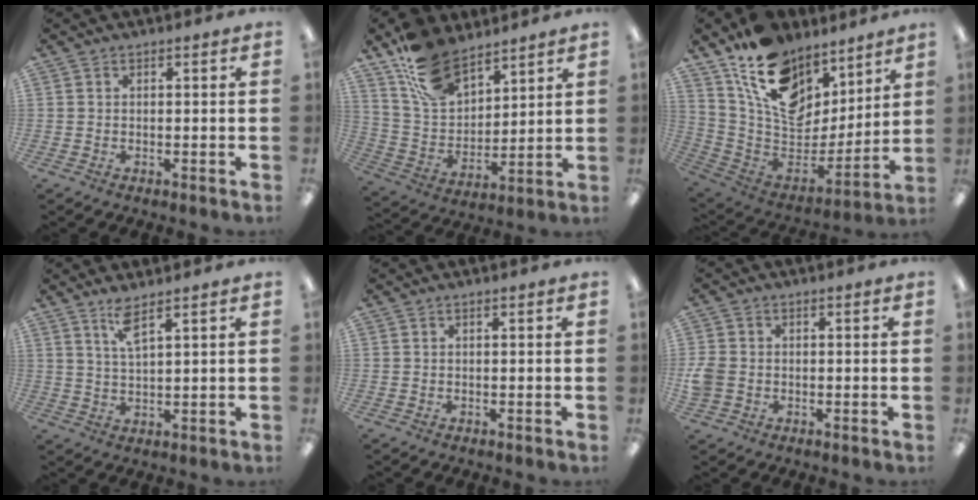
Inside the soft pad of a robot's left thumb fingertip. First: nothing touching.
{"total": 15.6, "force": [11.1, 8.4, 7.0], "torque": [-0.142, -0.049, 0.215]}
{"total": 16.5, "force": [10.7, 10.1, 7.6], "torque": [-0.144, -0.080, 0.198]}
{"total": 5.2, "force": [3.8, 0.7, 3.4], "torque": [-0.077, -0.008, 0.066]}
{"total": 0.0}
{"total": 4.5, "force": [-0.7, 3.8, 2.3], "torque": [-0.052, 0.005, -0.011]}